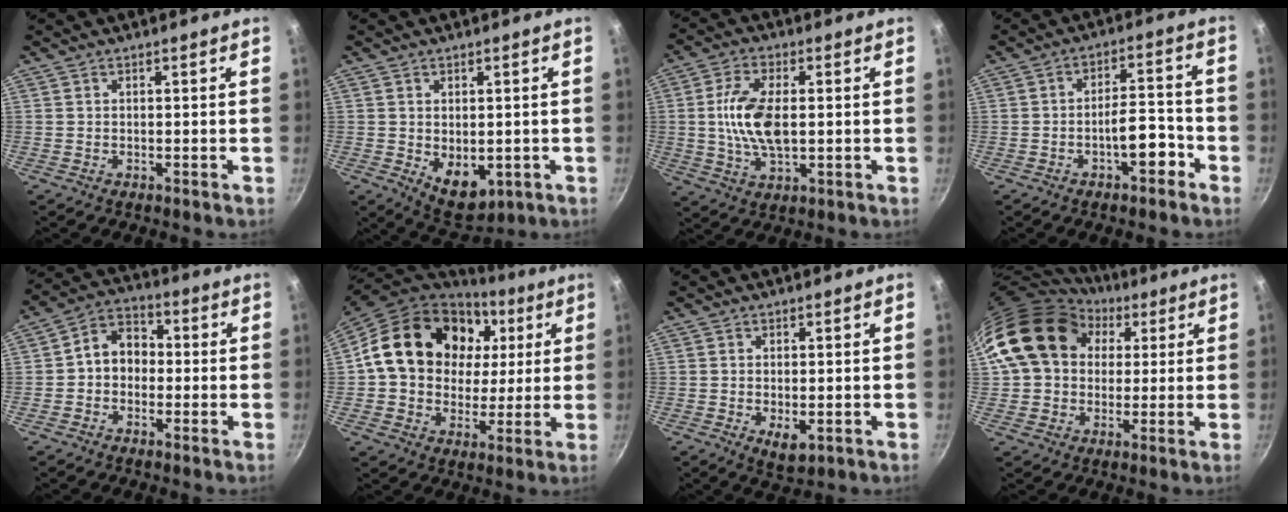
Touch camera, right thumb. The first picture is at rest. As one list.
[{"total": 7.3, "force": [-0.9, 4.8, 5.4], "torque": [-0.062, -0.012, 0.006]}, {"total": 10.8, "force": [0.5, 5.4, 9.4], "torque": [-0.180, 0.004, 0.007]}, {"total": 7.0, "force": [-3.6, 2.8, 5.4], "torque": [-0.063, 0.042, -0.049]}, {"total": 7.6, "force": [-0.5, 6.1, 4.5], "torque": [-0.038, 0.027, -0.028]}, {"total": 23.0, "force": [5.9, 18.2, 12.8], "torque": [-0.200, 0.017, 0.099]}, {"total": 4.2, "force": [-0.9, 2.2, 3.4], "torque": [-0.052, -0.012, -0.008]}, {"total": 18.5, "force": [6.4, 14.2, 9.9], "torque": [-0.156, 0.017, 0.105]}]